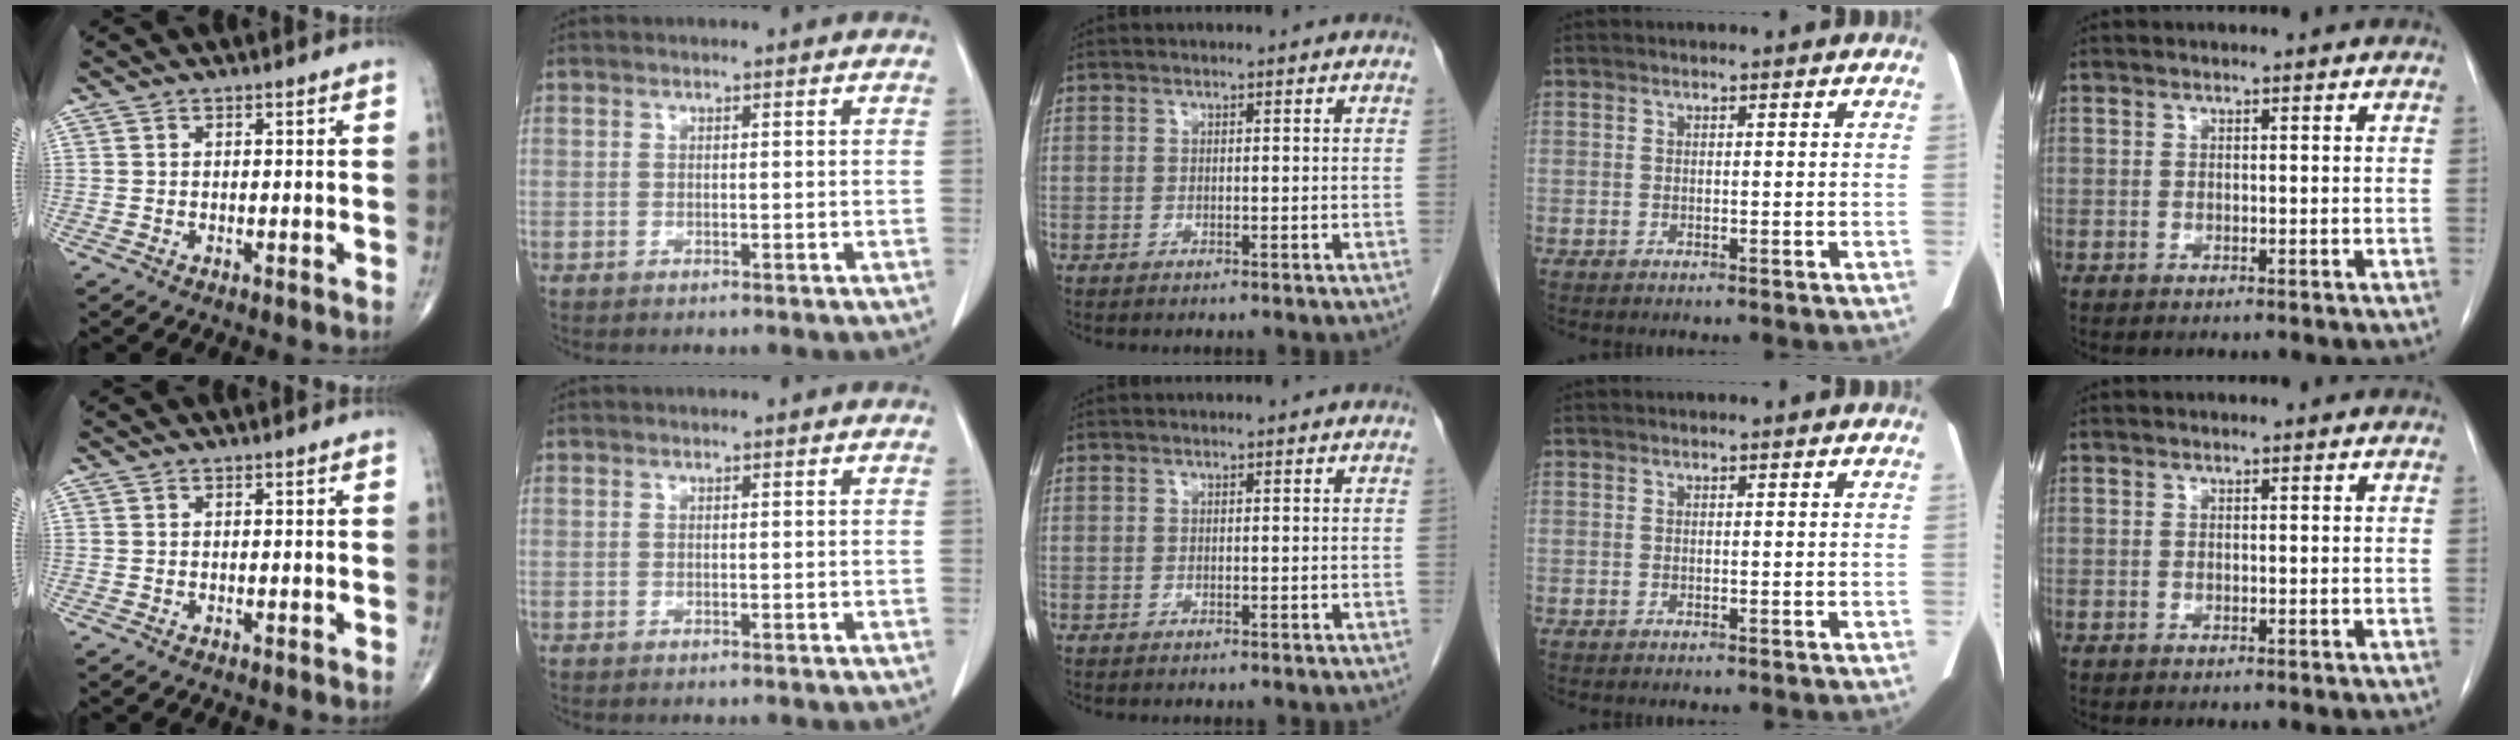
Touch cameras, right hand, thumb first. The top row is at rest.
{}